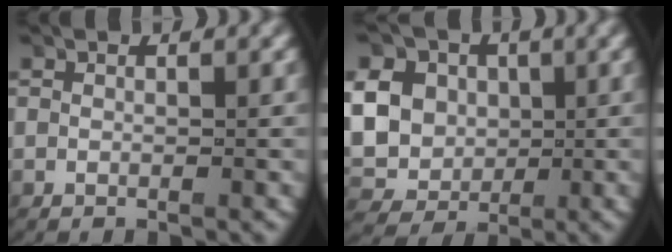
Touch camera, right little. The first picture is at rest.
{"total": 12.2, "force": [0.6, 11.3, 4.6], "torque": [-0.134, -0.026, 0.005]}